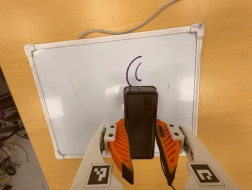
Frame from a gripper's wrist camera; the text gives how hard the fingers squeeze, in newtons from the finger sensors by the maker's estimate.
{"total": 9.5, "left": 7.6, "right": 11.3}